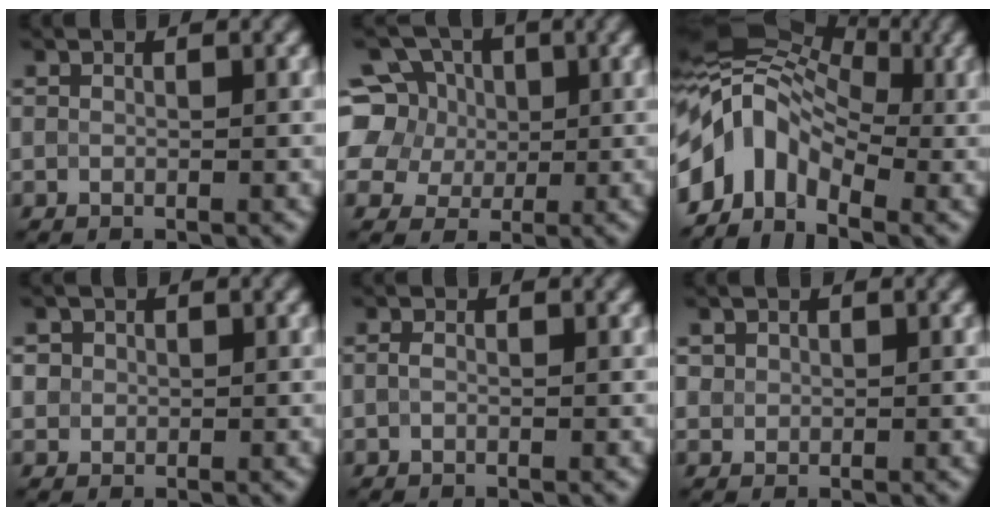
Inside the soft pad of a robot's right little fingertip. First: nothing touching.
{"total": 9.5, "force": [2.6, 8.0, 4.4], "torque": [-0.085, 0.031, 0.021]}
{"total": 8.1, "force": [-1.8, 5.7, 5.5], "torque": [-0.089, 0.019, -0.057]}
{"total": 1.2, "force": [0.3, 1.1, 0.2], "torque": [0.003, -0.004, 0.012]}
{"total": 0.6, "force": [-0.1, 0.3, 0.5], "torque": [-0.014, 0.000, -0.004]}
{"total": 0.8, "force": [0.4, 0.7, 0.1], "torque": [0.003, -0.005, 0.012]}